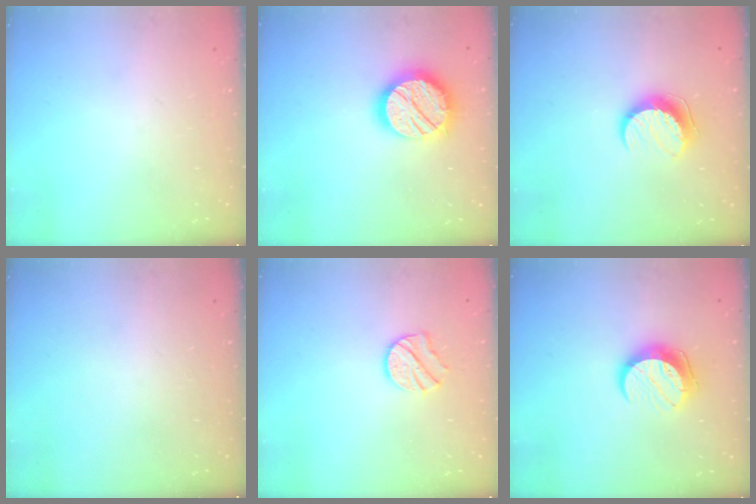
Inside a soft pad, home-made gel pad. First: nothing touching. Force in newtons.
{"total": 17.9, "press": 17.9, "slide": 1.1}
{"total": 9.6, "press": 9.6, "slide": 0.4}
{"total": 0.0}
{"total": 7.9, "press": 7.9, "slide": 0.3}
{"total": 10.3, "press": 10.2, "slide": 0.4}